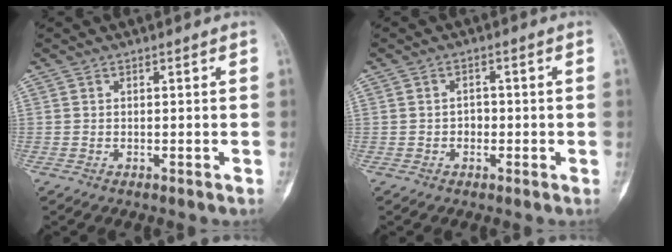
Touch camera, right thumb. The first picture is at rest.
{"total": 2.1, "force": [-0.5, 1.8, 0.9], "torque": [-0.003, 0.009, -0.012]}